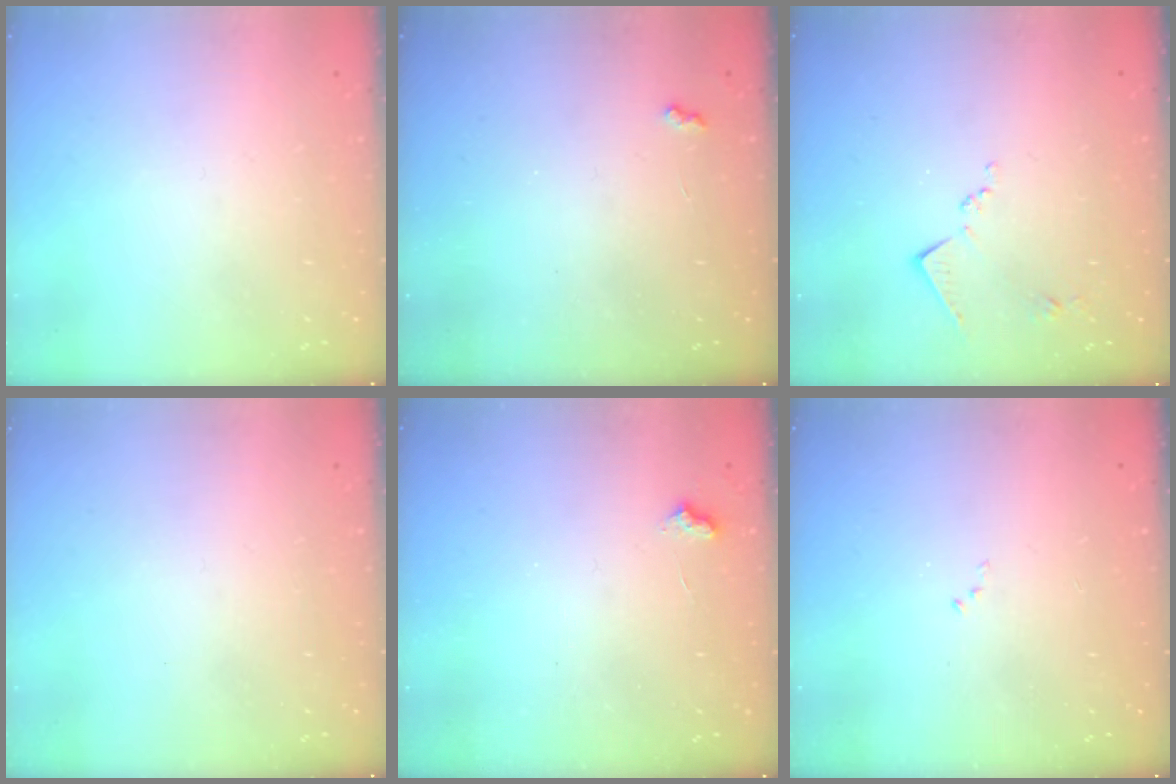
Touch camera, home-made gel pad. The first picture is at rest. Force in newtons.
{"total": 3.4, "press": 3.4, "slide": 0.5}
{"total": 7.8, "press": 7.8, "slide": 0.8}
{"total": 0.0}
{"total": 4.5, "press": 4.4, "slide": 0.6}
{"total": 5.8, "press": 5.8, "slide": 0.8}